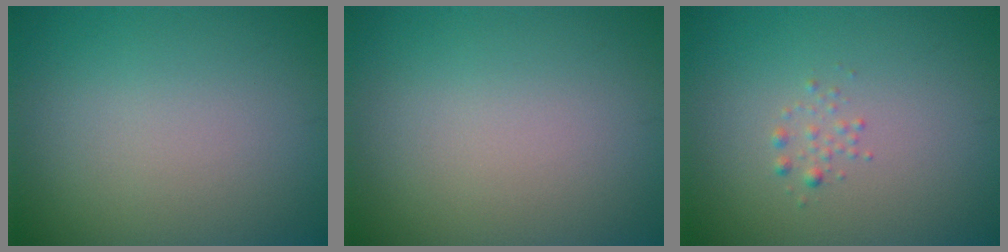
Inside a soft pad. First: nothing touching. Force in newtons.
{"total": 0.0}
{"total": 0.8, "press": 0.8, "slide": 0.0}